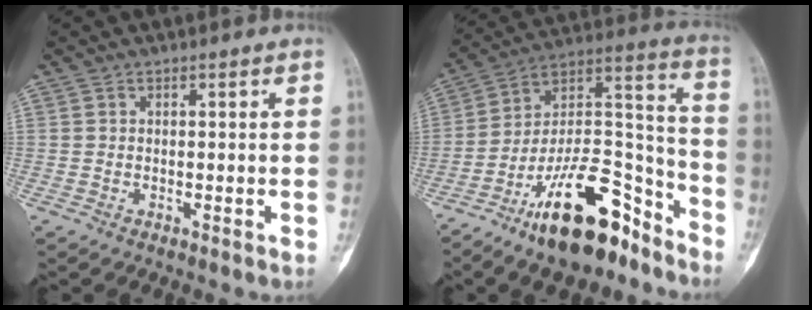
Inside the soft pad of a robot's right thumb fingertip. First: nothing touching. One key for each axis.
{"total": 21.9, "fx": -14.4, "fy": 8.7, "fz": 14.1, "tx": -0.212, "ty": 0.108, "tz": -0.243}